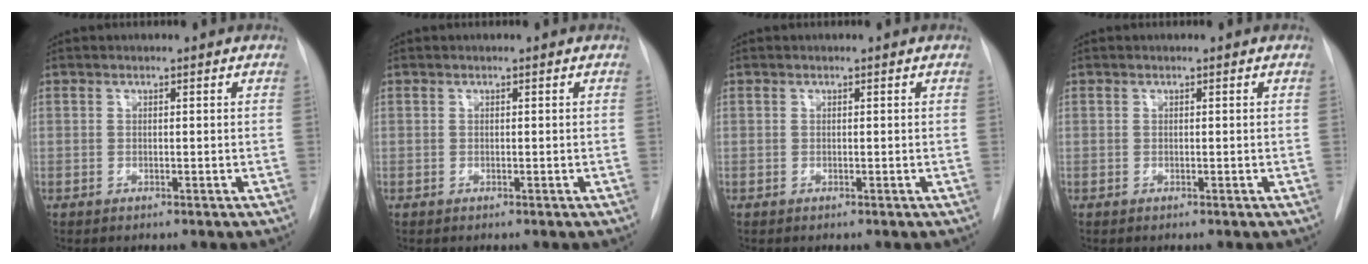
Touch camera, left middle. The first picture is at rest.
{"total": 0.0}
{"total": 0.0}
{"total": 0.0}